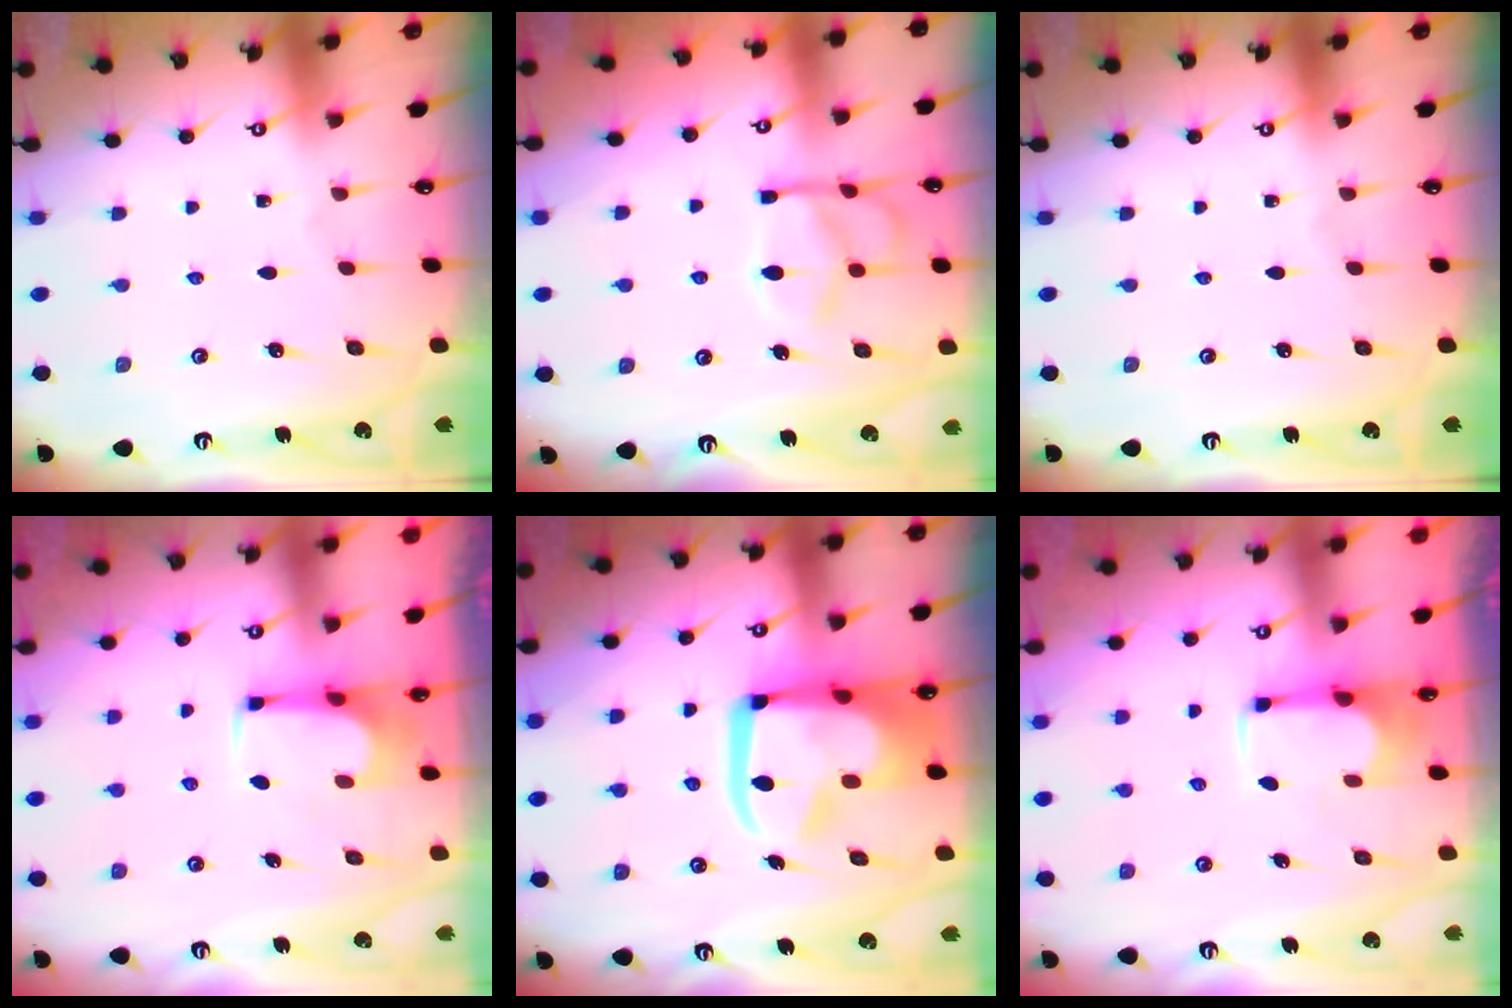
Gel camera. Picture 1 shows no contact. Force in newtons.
{"total": 13.1, "press": 13.1, "slide": 1.4}
{"total": 0.0}
{"total": 3.5, "press": 3.5, "slide": 0.2}
{"total": 17.4, "press": 17.3, "slide": 2.2}
{"total": 1.8, "press": 1.5, "slide": 0.9}